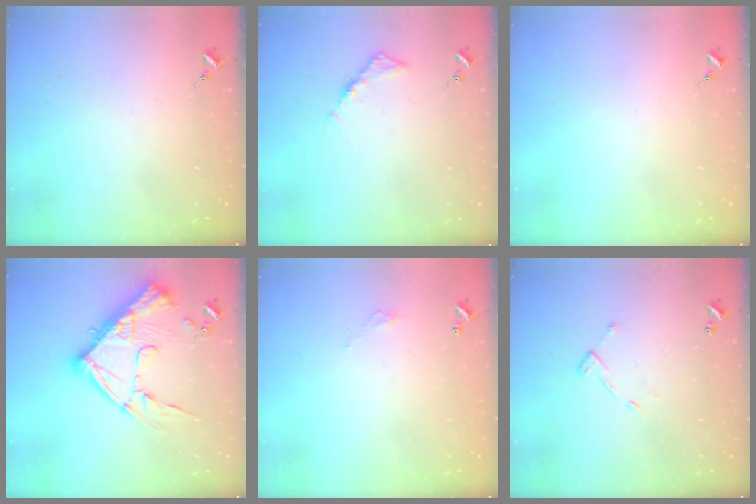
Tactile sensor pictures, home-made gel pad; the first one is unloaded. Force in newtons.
{"total": 4.5, "press": 4.5, "slide": 0.4}
{"total": 0.0}
{"total": 20.7, "press": 20.6, "slide": 2.2}
{"total": 2.7, "press": 2.7, "slide": 0.2}
{"total": 7.2, "press": 7.2, "slide": 0.5}